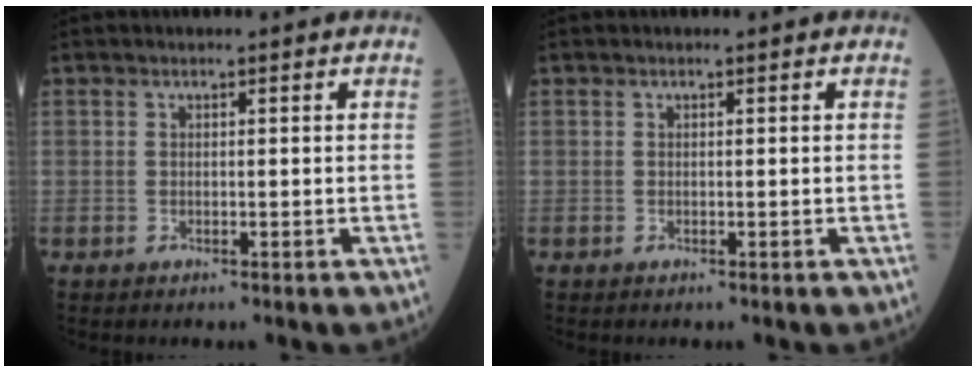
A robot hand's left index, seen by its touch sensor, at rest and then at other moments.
{"total": 0.0}